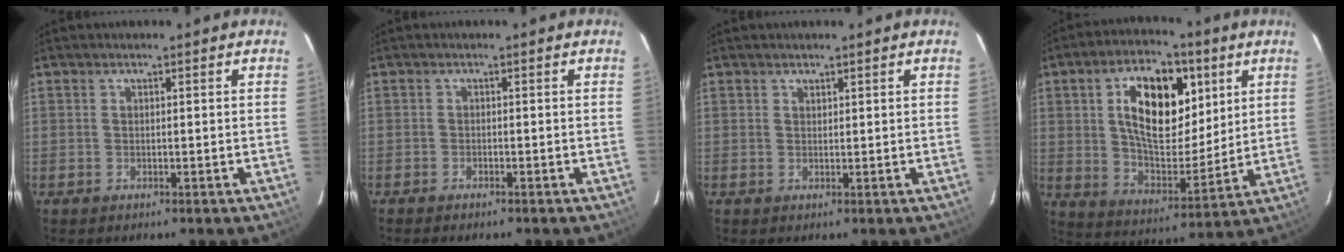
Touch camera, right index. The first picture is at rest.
{"total": 1.4, "force": [-1.3, 0.3, 0.5], "torque": [-0.020, -0.003, -0.024]}
{"total": 0.8, "force": [0.6, 0.4, 0.1], "torque": [0.000, 0.002, 0.011]}
{"total": 18.1, "force": [5.8, 9.5, 14.3], "torque": [-0.242, 0.013, 0.102]}